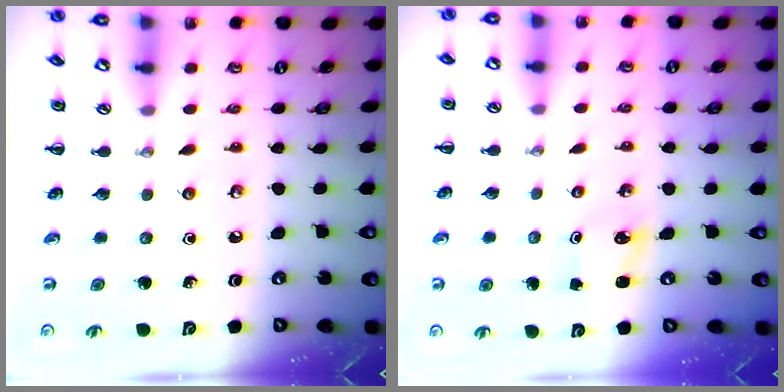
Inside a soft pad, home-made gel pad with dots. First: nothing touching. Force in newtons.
{"total": 1.5, "press": 1.5, "slide": 0.3}